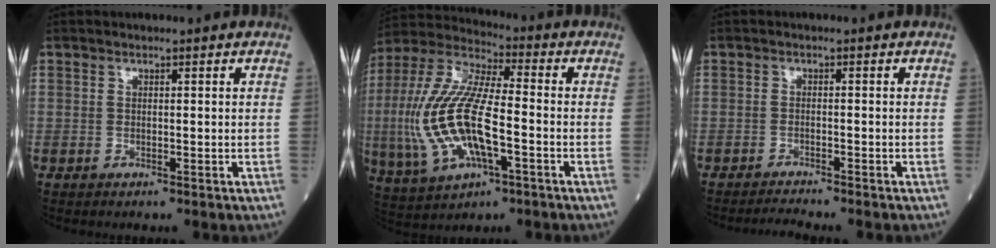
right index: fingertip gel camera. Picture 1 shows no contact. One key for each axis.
{"total": 17.6, "fx": -3.5, "fy": 5.4, "fz": 16.4, "tx": -0.367, "ty": -0.003, "tz": -0.061}
{"total": 2.5, "fx": -2.4, "fy": -0.7, "fz": 0.3, "tx": -0.010, "ty": -0.011, "tz": -0.040}